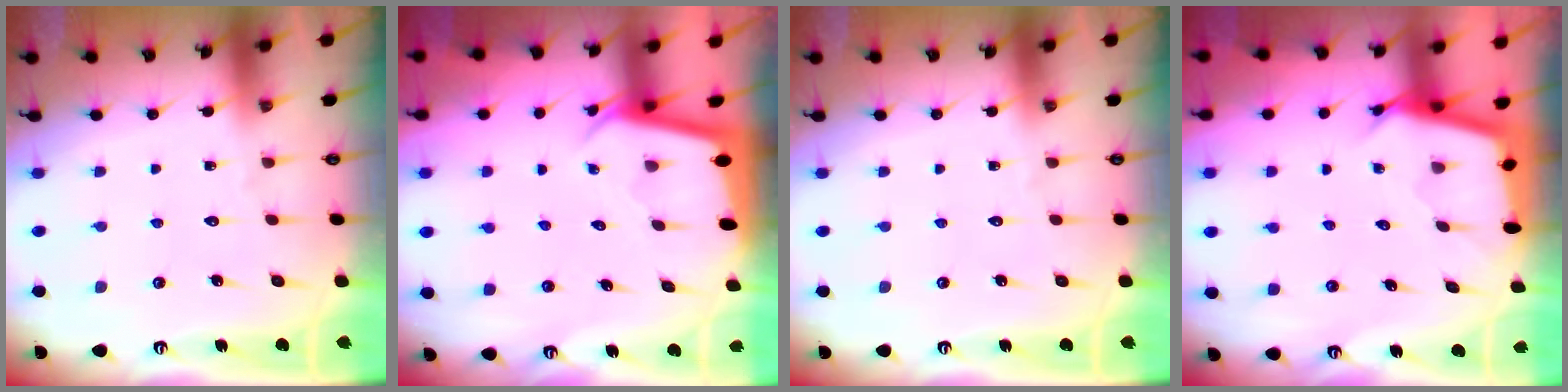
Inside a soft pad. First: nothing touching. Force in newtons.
{"total": 2.2, "press": 2.2, "slide": 0.1}
{"total": 0.0}
{"total": 2.8, "press": 2.8, "slide": 0.3}